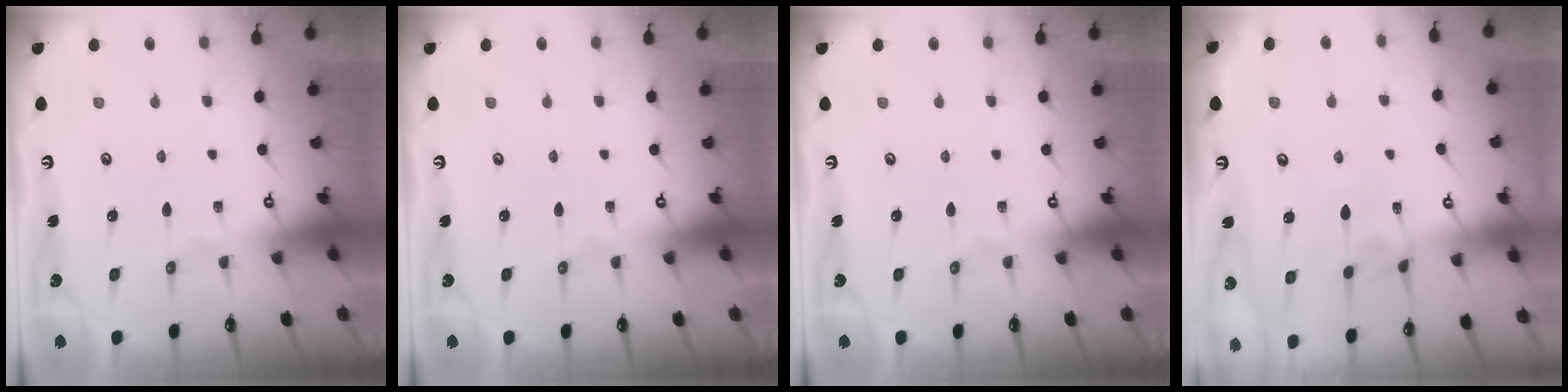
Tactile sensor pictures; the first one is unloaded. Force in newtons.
{"total": 0.0}
{"total": 0.0}
{"total": 3.0, "press": 3.0, "slide": 0.3}